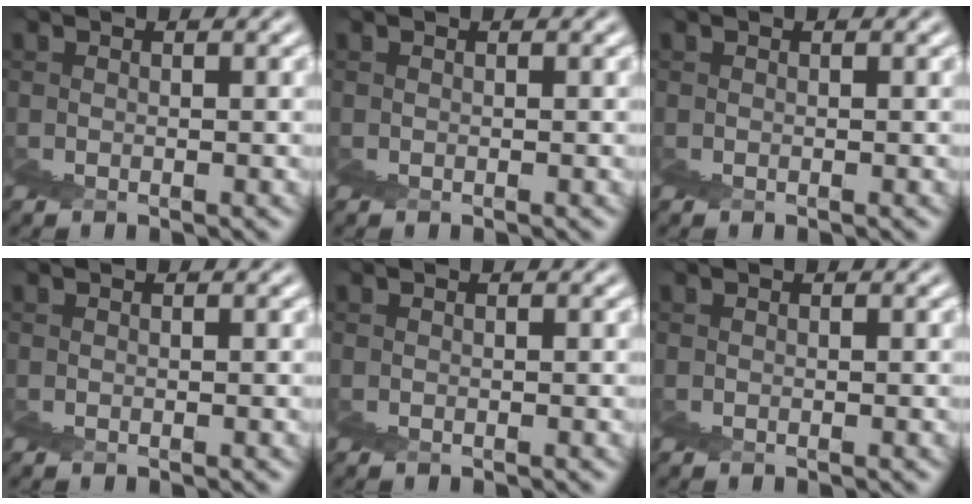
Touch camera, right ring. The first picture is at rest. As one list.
[{"total": 0.0}, {"total": 0.0}, {"total": 0.0}, {"total": 0.0}, {"total": 0.0}]